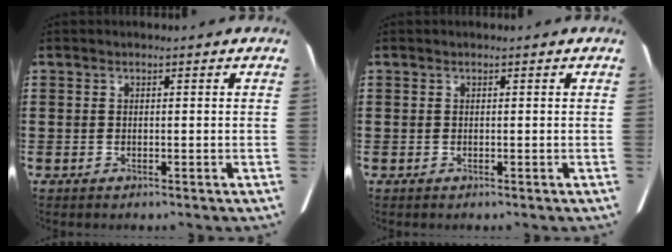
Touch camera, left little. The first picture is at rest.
{"total": 0.0}